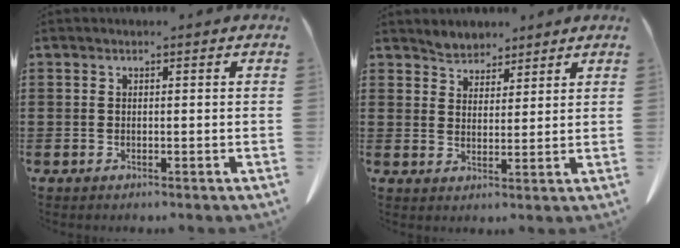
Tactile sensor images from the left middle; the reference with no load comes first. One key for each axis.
{"total": 3.3, "fx": 3.1, "fy": 1.1, "fz": -0.3, "tx": -0.008, "ty": -0.003, "tz": 0.063}